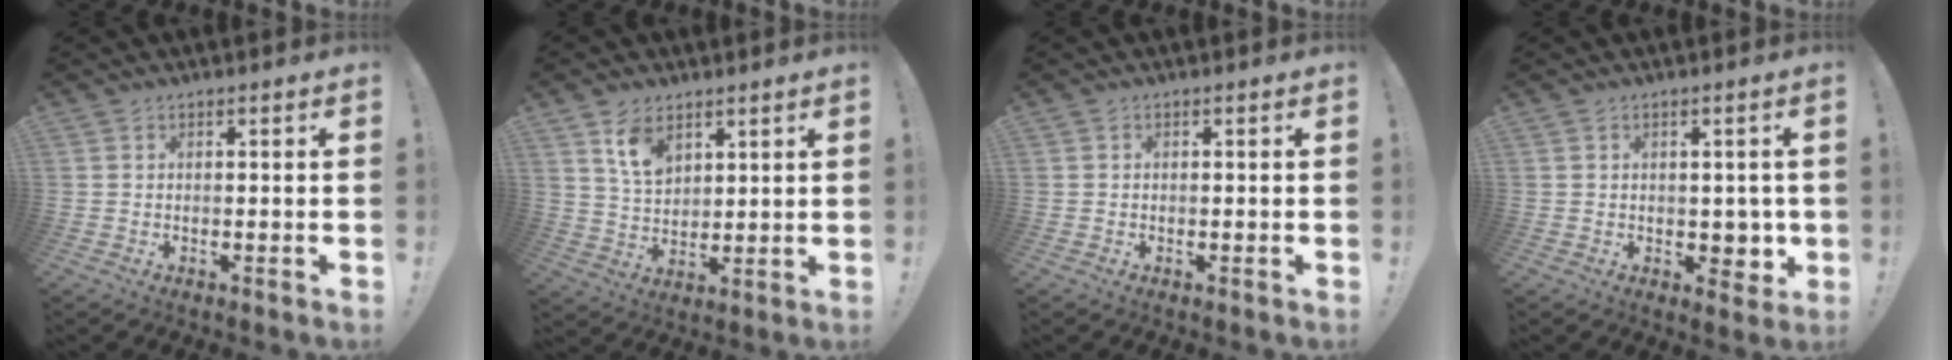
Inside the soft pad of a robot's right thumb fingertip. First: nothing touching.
{"total": 9.3, "force": [5.6, 5.8, 4.6], "torque": [-0.073, -0.024, 0.107]}
{"total": 0.0}
{"total": 4.5, "force": [0.5, 3.9, 2.2], "torque": [-0.008, -0.006, 0.010]}